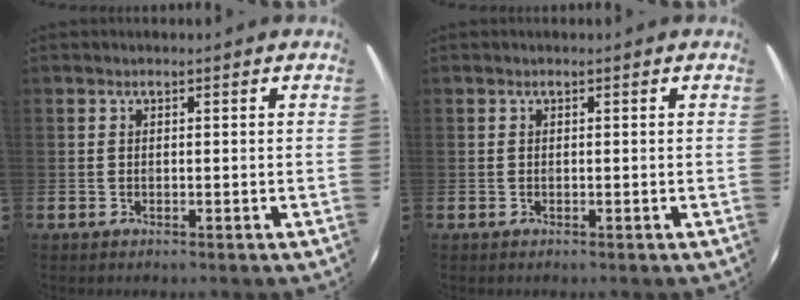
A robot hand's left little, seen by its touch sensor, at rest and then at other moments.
{"total": 0.0}